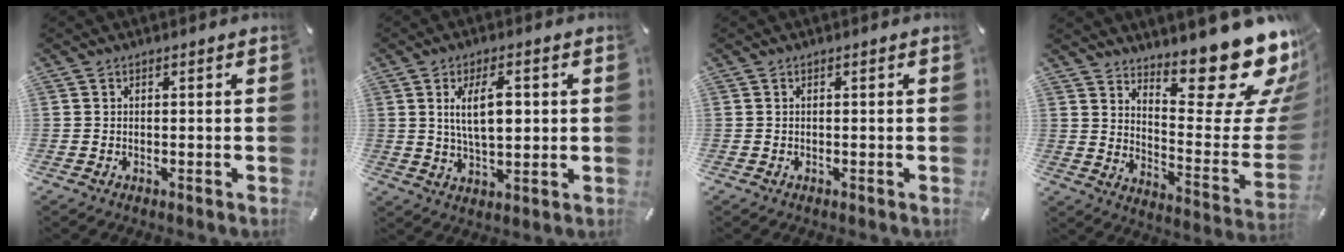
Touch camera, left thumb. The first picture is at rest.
{"total": 9.3, "force": [1.9, 4.3, 8.0], "torque": [-0.150, -0.003, 0.023]}
{"total": 0.0}
{"total": 21.0, "force": [16.2, 6.6, 11.6], "torque": [-0.119, -0.146, 0.261]}